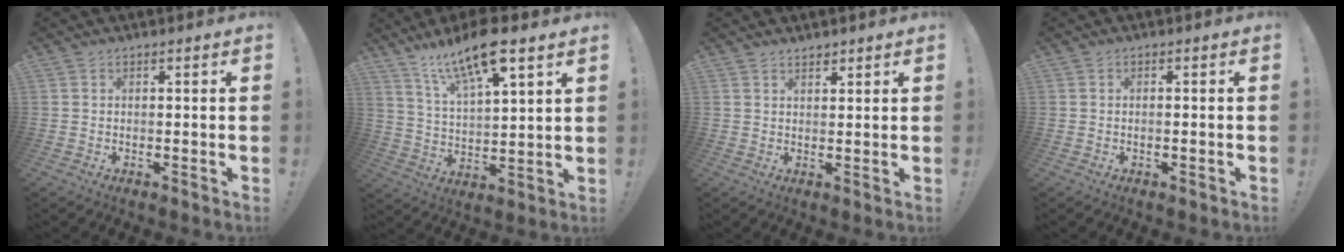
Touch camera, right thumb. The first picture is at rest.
{"total": 14.8, "force": [10.2, 4.1, 9.9], "torque": [-0.171, -0.057, 0.172]}
{"total": 1.6, "force": [1.5, 0.5, 0.2], "torque": [0.009, -0.012, 0.026]}
{"total": 0.8, "force": [-0.5, 0.0, 0.6], "torque": [-0.010, 0.000, -0.009]}